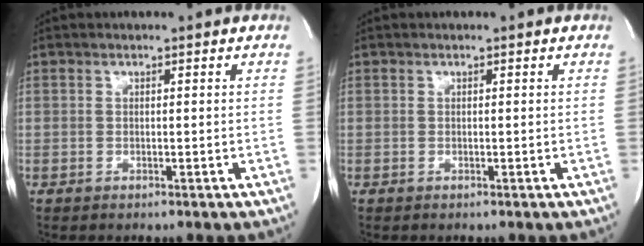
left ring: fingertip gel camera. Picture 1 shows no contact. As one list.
[{"total": 0.0}]